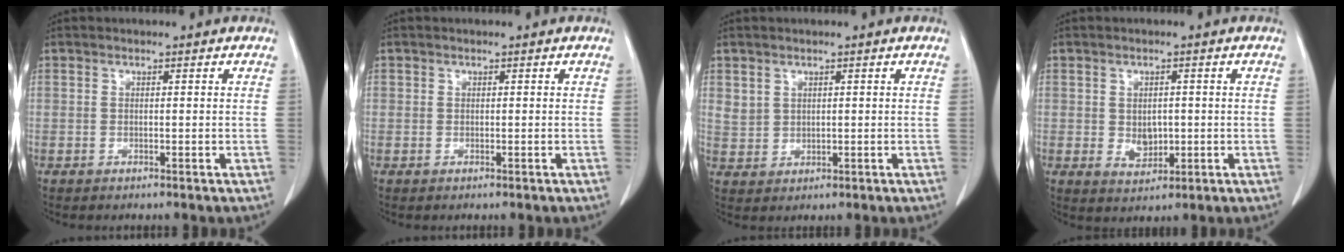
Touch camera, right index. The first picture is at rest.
{"total": 0.0}
{"total": 2.8, "force": [1.4, 2.3, 0.8], "torque": [-0.014, 0.000, 0.035]}
{"total": 3.9, "force": [-0.2, 2.8, 2.7], "torque": [-0.043, -0.002, 0.010]}